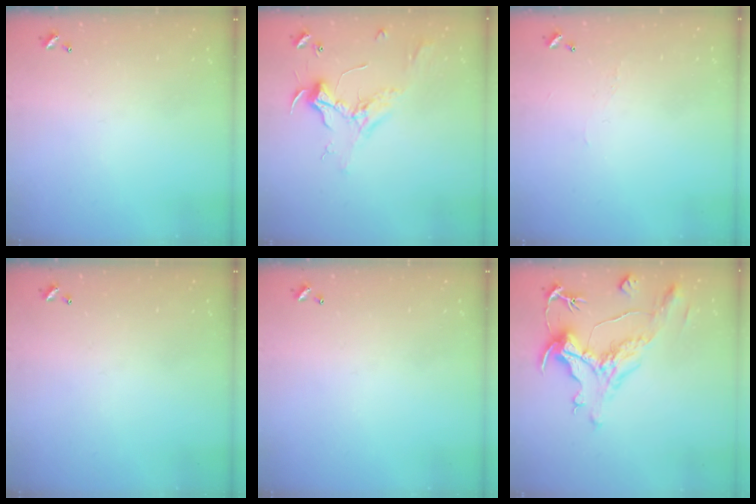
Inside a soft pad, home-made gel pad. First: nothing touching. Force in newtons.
{"total": 2.4, "press": 2.3, "slide": 0.9}
{"total": 0.9, "press": 0.7, "slide": 0.6}
{"total": 0.0}
{"total": 0.0}
{"total": 1.9, "press": 0.8, "slide": 1.8}